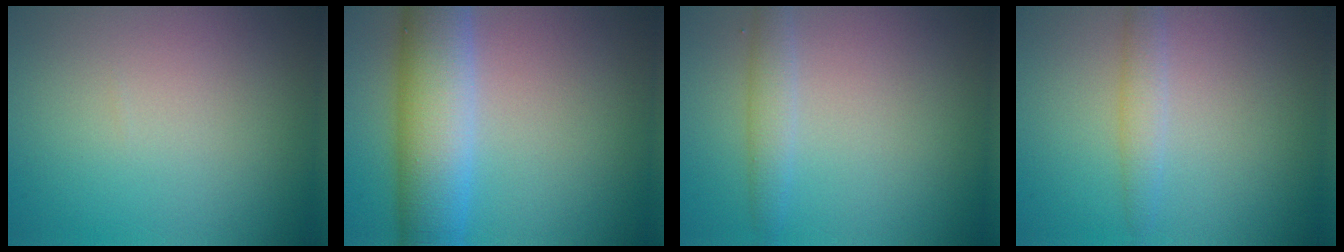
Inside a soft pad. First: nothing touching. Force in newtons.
{"total": 8.5, "press": 8.5, "slide": 0.4}
{"total": 2.0, "press": 2.0, "slide": 0.2}
{"total": 1.8, "press": 1.8, "slide": 0.1}